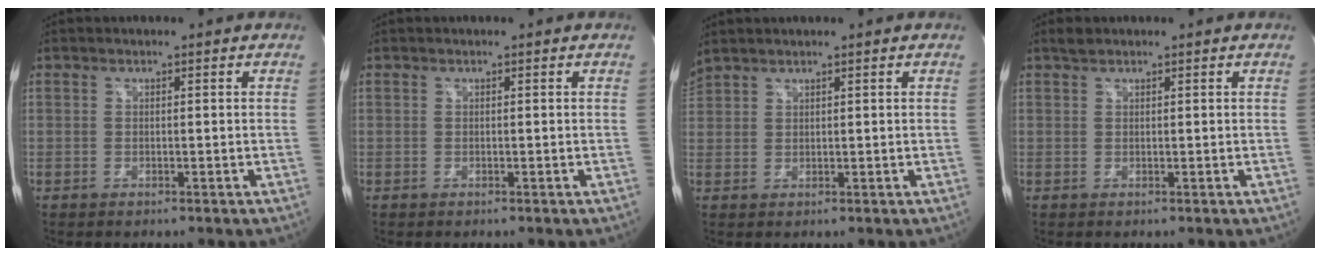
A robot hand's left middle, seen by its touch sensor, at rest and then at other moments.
{"total": 0.0}
{"total": 3.2, "force": [3.0, 0.3, 1.0], "torque": [-0.036, 0.030, 0.066]}
{"total": 1.2, "force": [1.0, 0.4, 0.4], "torque": [-0.013, 0.008, 0.020]}